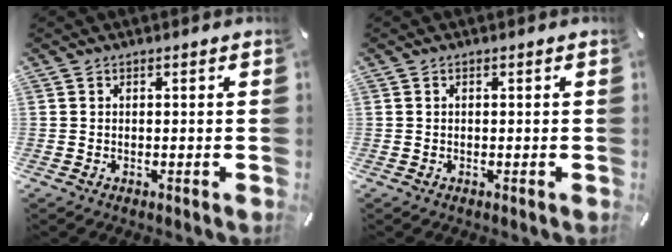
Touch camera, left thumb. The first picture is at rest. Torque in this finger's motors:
{"motor_torque": [0.22, 0.38, 0.09, -0.22, 0.00]}